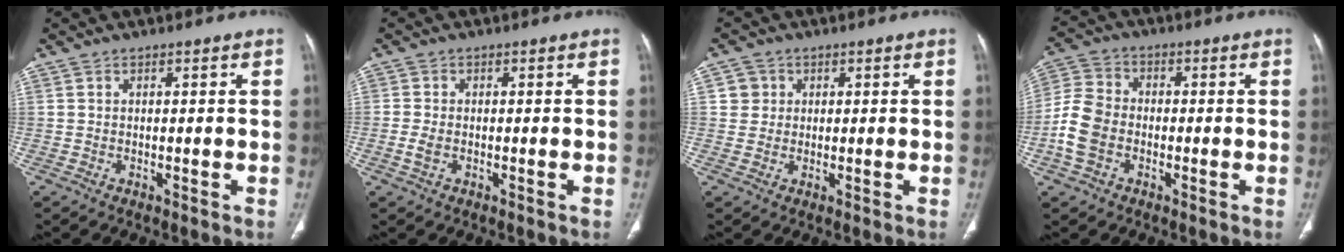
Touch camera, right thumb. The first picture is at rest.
{"total": 2.2, "force": [-0.6, 1.5, 1.6], "torque": [-0.038, 0.003, -0.012]}
{"total": 3.1, "force": [0.8, 3.0, 0.3], "torque": [0.020, 0.004, 0.013]}
{"total": 8.7, "force": [-2.2, 6.5, 5.2], "torque": [-0.109, 0.021, -0.050]}